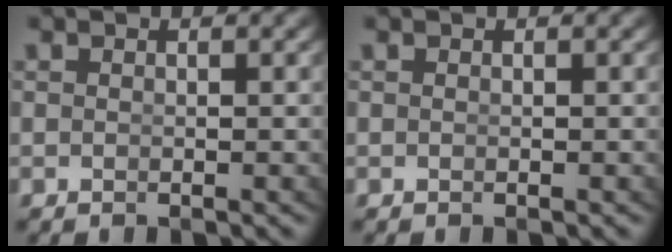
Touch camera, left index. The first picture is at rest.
{"total": 0.0}